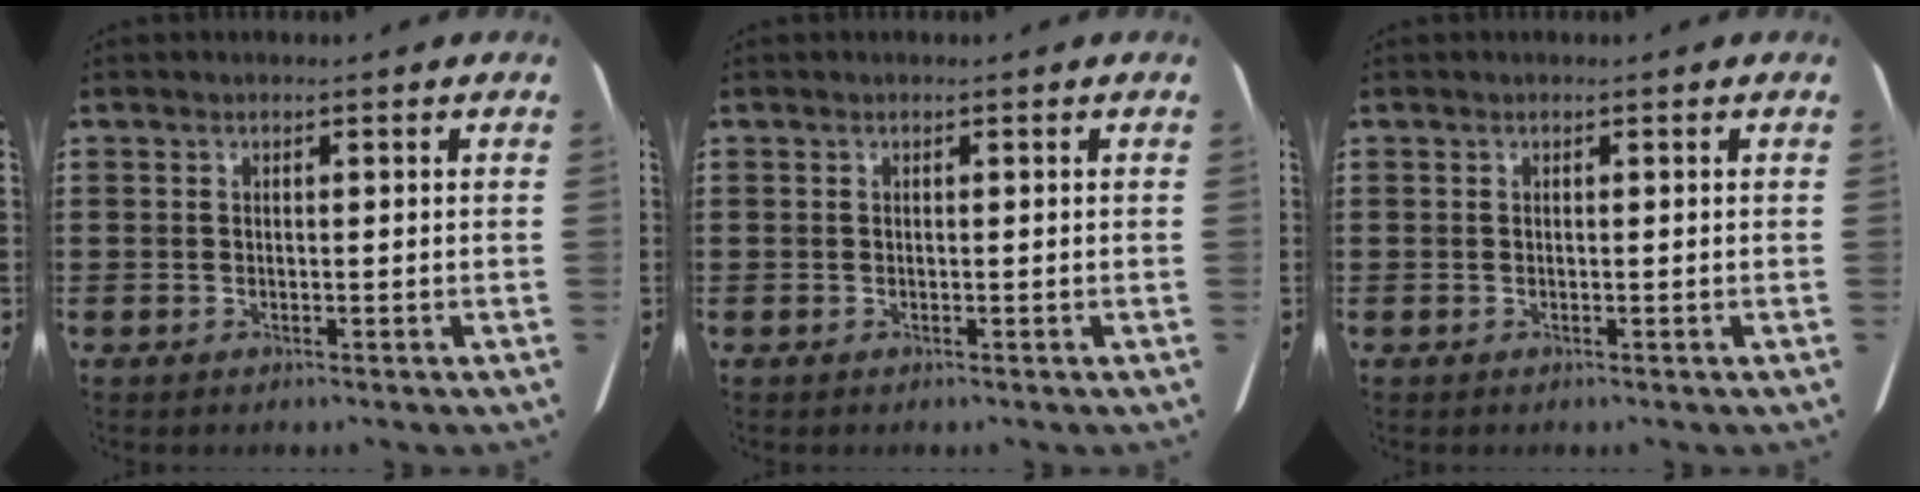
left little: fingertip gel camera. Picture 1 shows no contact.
{"total": 0.0}
{"total": 0.0}